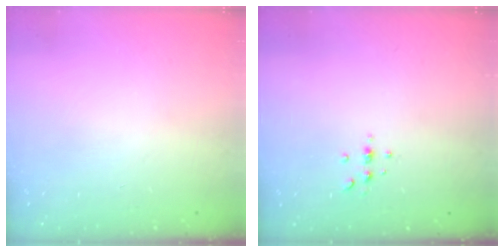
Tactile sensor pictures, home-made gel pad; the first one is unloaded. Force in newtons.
{"total": 3.7, "press": 3.3, "slide": 1.6}